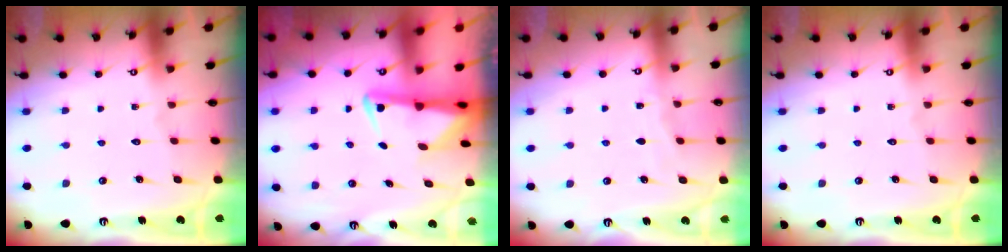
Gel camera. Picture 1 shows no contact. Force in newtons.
{"total": 3.5, "press": 3.4, "slide": 0.7}
{"total": 3.0, "press": 3.0, "slide": 0.4}
{"total": 0.0}